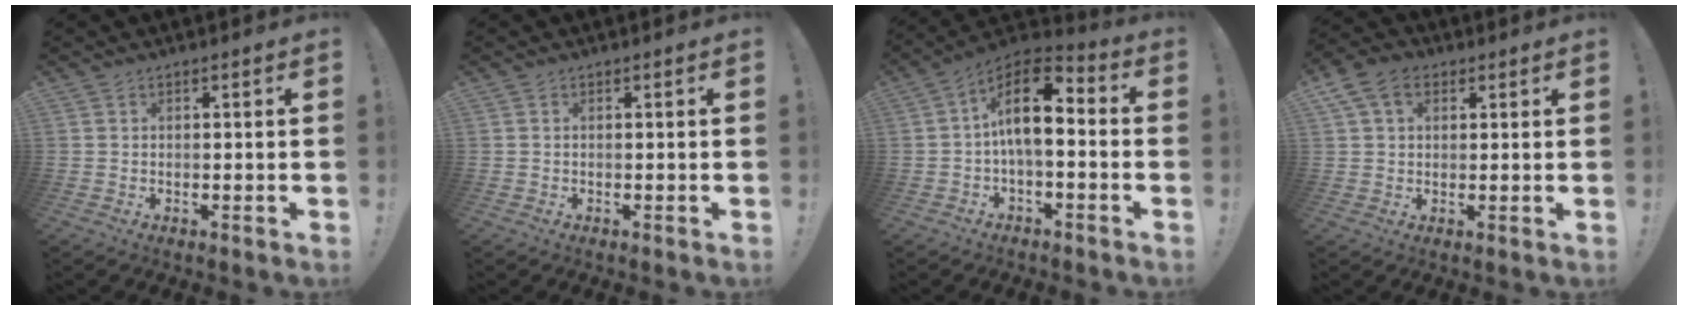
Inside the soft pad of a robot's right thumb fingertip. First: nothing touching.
{"total": 0.0}
{"total": 12.6, "force": [0.9, 6.0, 11.1], "torque": [-0.188, 0.009, 0.017]}
{"total": 8.3, "force": [3.4, 5.9, 4.6], "torque": [-0.083, 0.006, 0.071]}